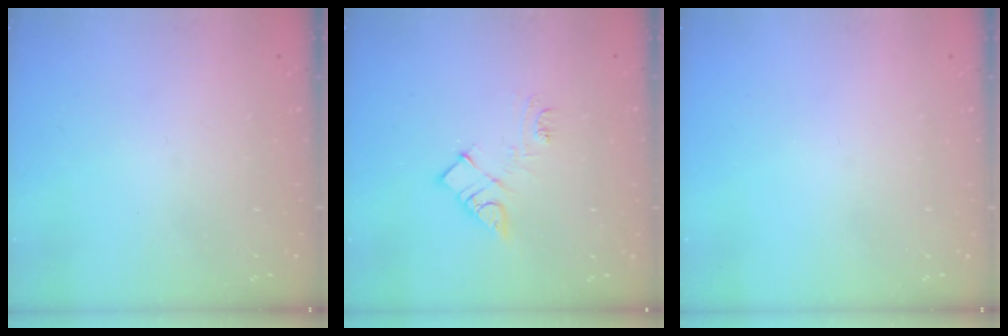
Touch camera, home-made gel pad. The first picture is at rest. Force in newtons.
{"total": 9.3, "press": 9.3, "slide": 0.5}
{"total": 0.0}